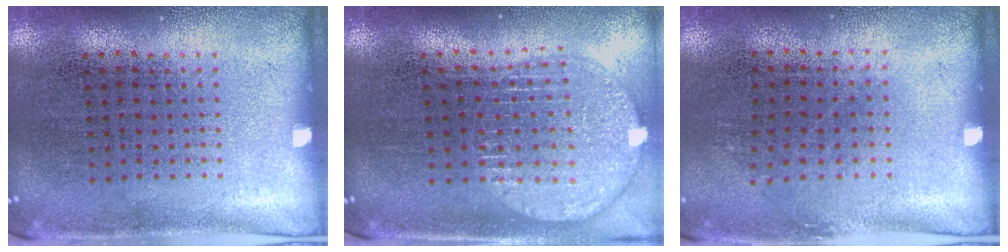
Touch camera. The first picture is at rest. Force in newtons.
{"total": 1.7, "press": 1.5, "slide": 0.9}
{"total": 0.8, "press": 0.6, "slide": 0.5}